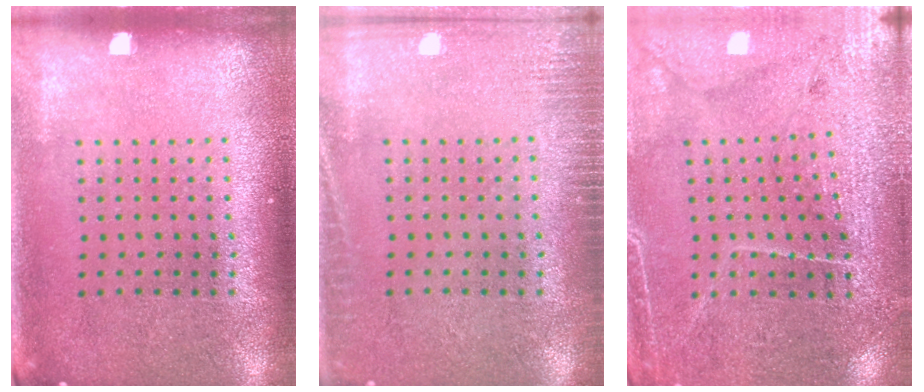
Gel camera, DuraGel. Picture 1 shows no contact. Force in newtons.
{"total": 2.0, "press": 2.0, "slide": 0.3}
{"total": 3.1, "press": 3.0, "slide": 0.7}